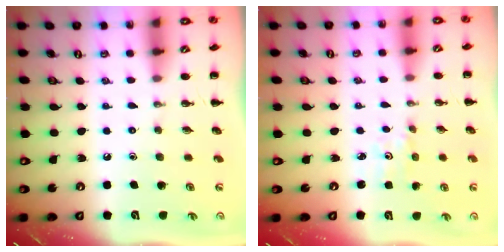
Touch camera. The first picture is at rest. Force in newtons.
{"total": 1.1, "press": 1.0, "slide": 0.3}